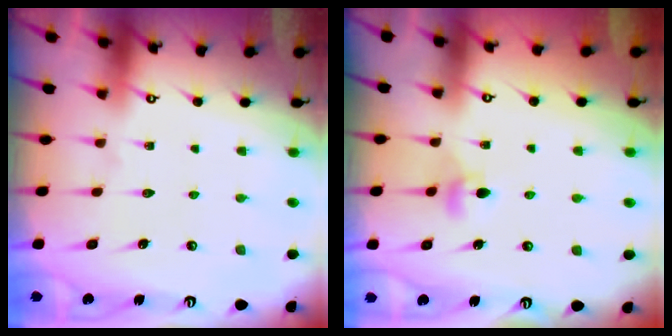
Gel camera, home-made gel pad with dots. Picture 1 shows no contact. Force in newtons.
{"total": 3.8, "press": 3.8, "slide": 0.6}